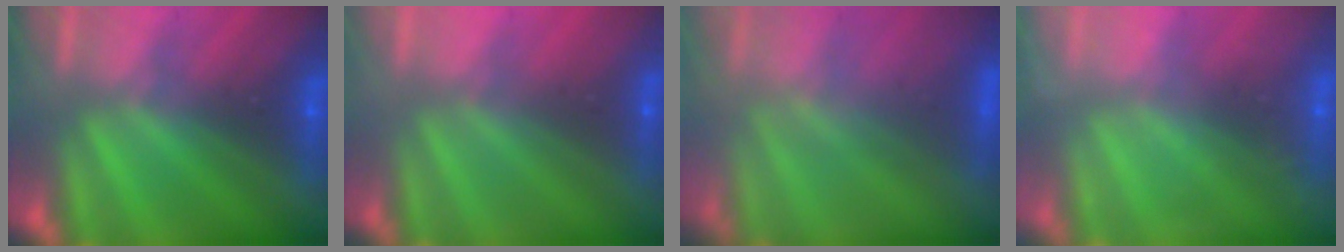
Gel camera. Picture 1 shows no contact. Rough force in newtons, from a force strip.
{"total": 2.7}
{"total": 3.2}
{"total": 2.4}